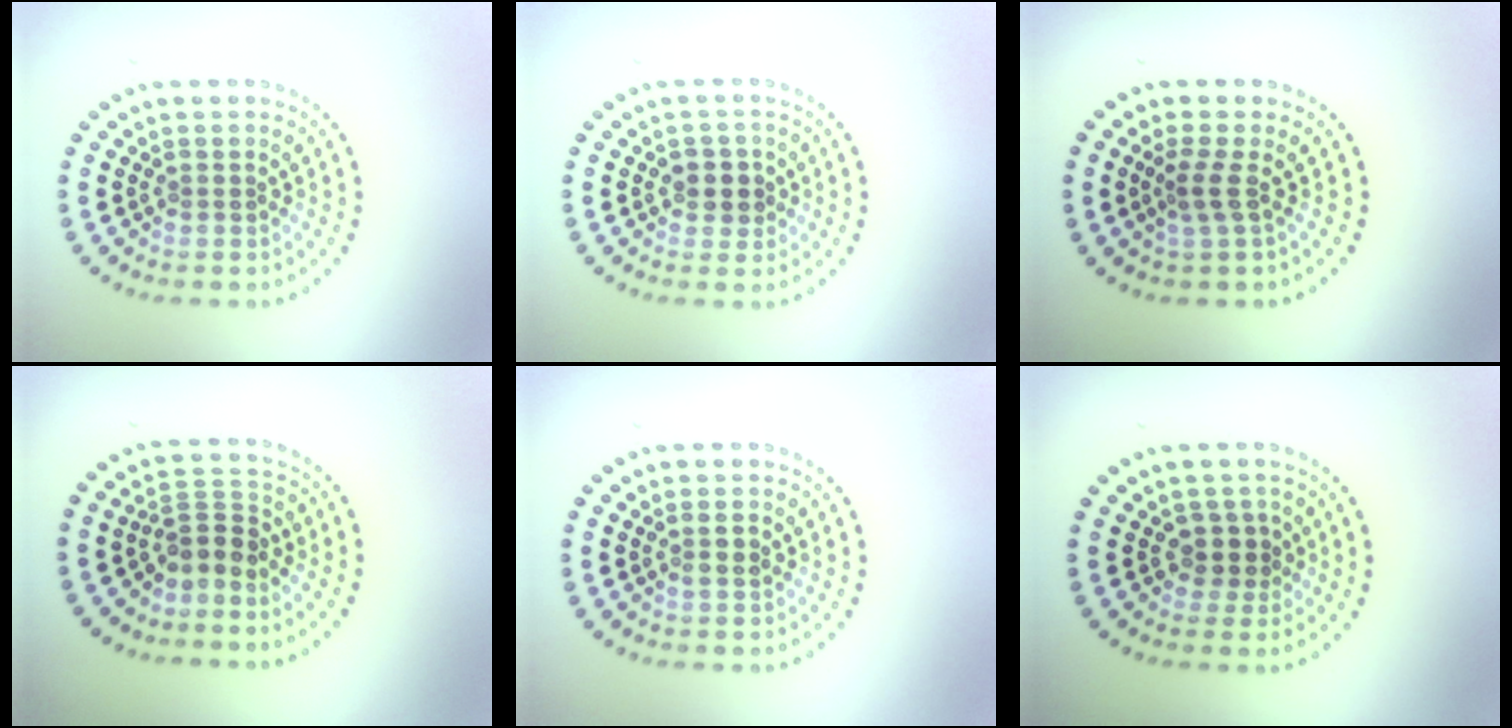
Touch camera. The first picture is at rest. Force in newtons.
{"total": 2.2, "press": 2.1, "slide": 0.7}
{"total": 1.9, "press": 1.2, "slide": 1.5}
{"total": 2.6, "press": 1.9, "slide": 1.8}
{"total": 1.2, "press": 1.1, "slide": 0.5}
{"total": 2.2, "press": 1.7, "slide": 1.3}